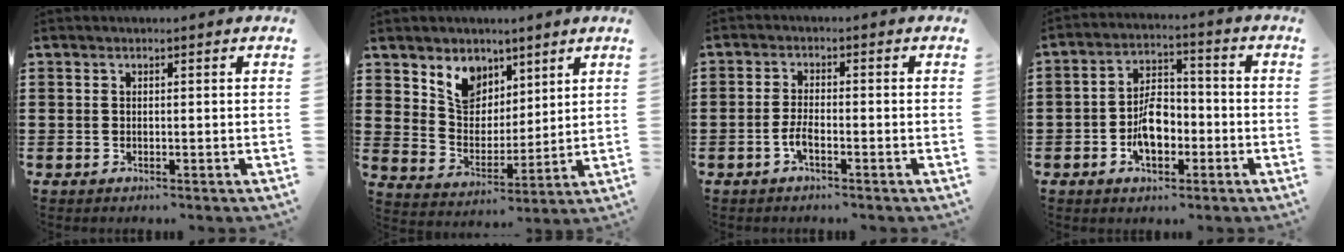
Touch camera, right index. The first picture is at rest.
{"total": 7.3, "force": [5.0, 5.2, 1.1], "torque": [-0.053, -0.016, 0.094]}
{"total": 2.6, "force": [-1.3, 0.5, 2.2], "torque": [-0.051, -0.002, -0.028]}
{"total": 6.9, "force": [-2.1, 4.0, 5.3], "torque": [-0.094, 0.008, -0.039]}